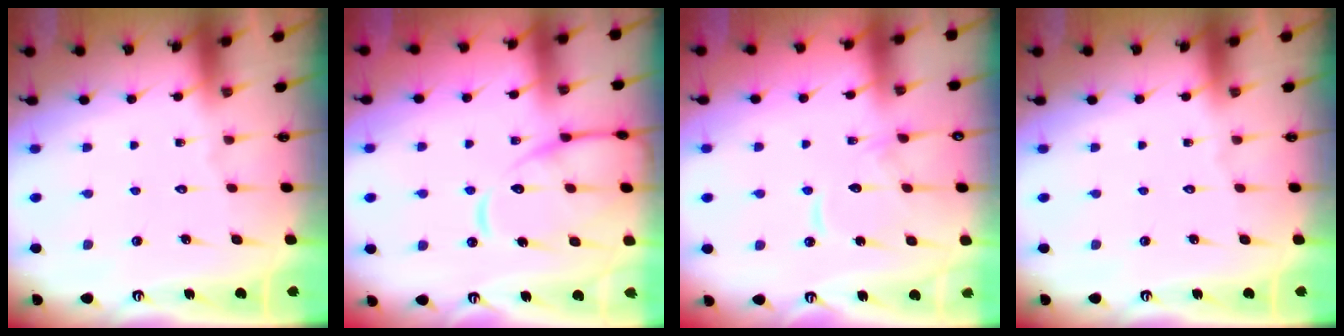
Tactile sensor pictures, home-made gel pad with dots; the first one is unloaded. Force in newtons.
{"total": 13.2, "press": 13.1, "slide": 1.3}
{"total": 10.3, "press": 10.3, "slide": 1.0}
{"total": 0.0}